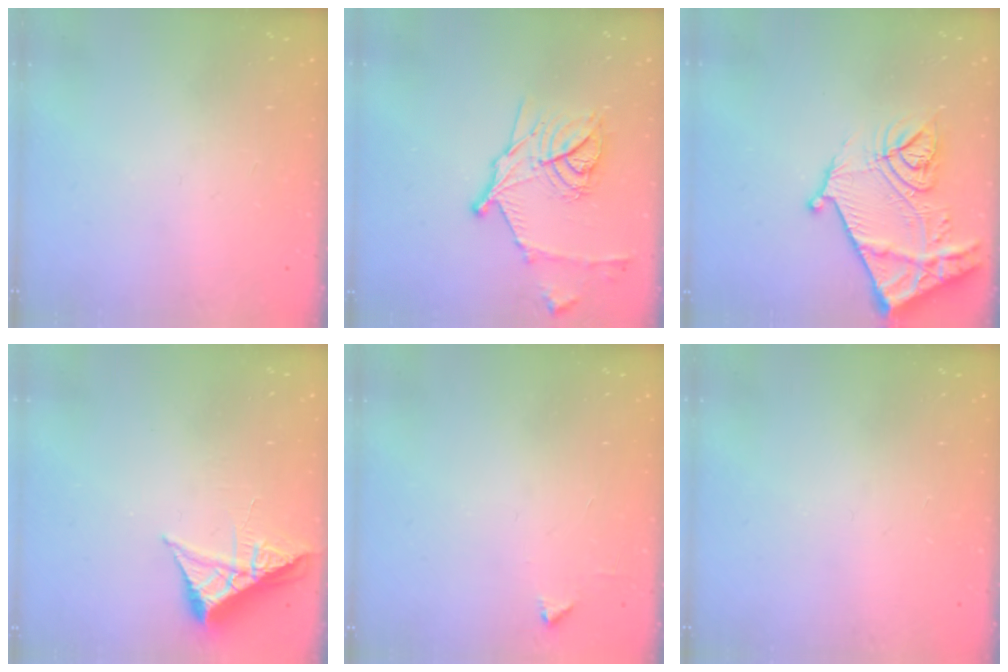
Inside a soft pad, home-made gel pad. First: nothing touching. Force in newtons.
{"total": 16.4, "press": 16.3, "slide": 1.0}
{"total": 18.3, "press": 18.2, "slide": 2.0}
{"total": 6.5, "press": 6.5, "slide": 0.7}
{"total": 2.1, "press": 2.1, "slide": 0.3}
{"total": 0.0}